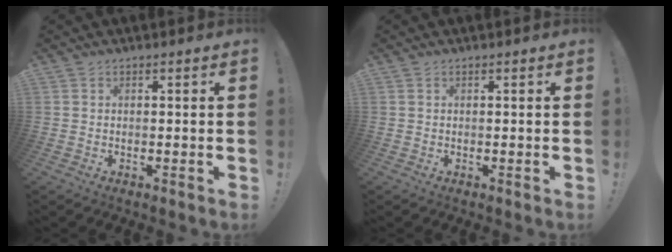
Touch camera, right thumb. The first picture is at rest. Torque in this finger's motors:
{"motor_torque": [-0.26, -0.02, -0.02, -0.02, 0.08]}